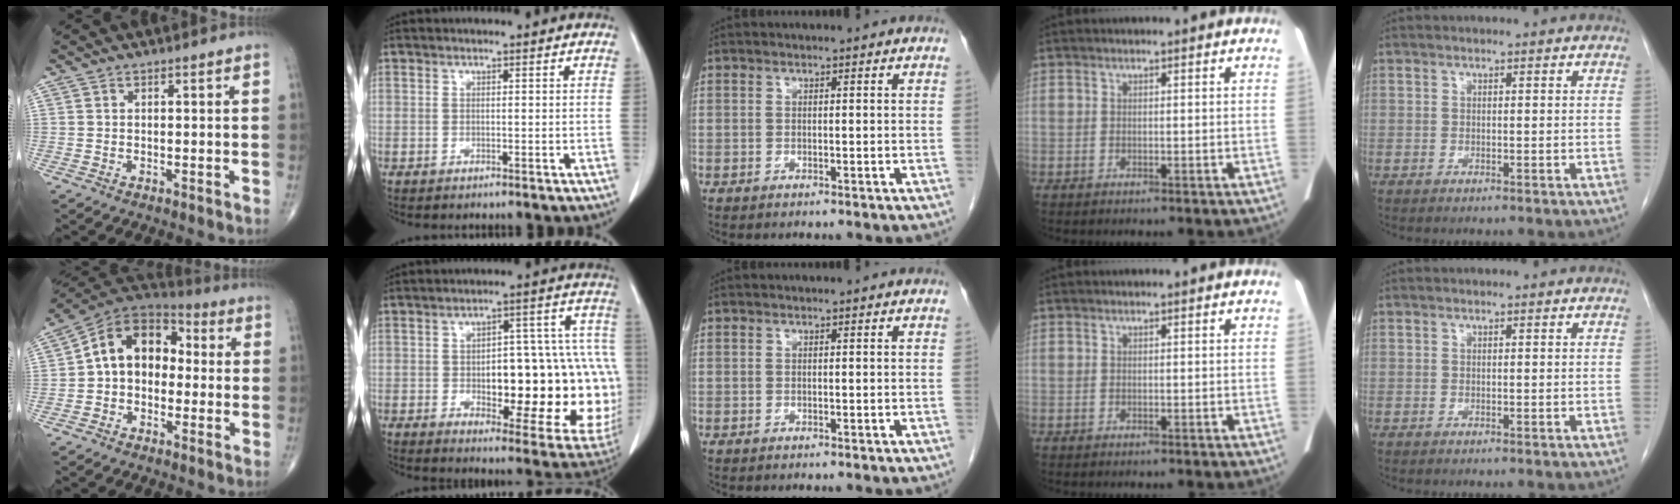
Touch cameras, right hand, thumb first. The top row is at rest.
{"thumb": {"total": 12.8, "force": [0.1, 9.4, 8.7], "torque": [-0.107, 0.043, -0.016]}, "index": {"total": 23.5, "force": [-2.5, 8.4, 21.8], "torque": [-0.197, 0.039, -0.003]}}